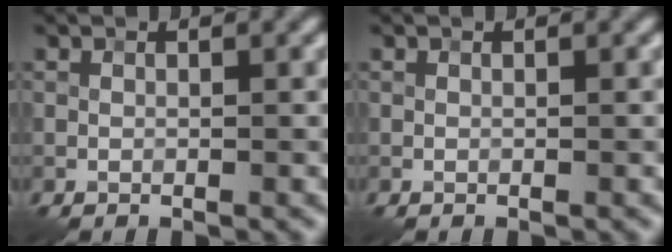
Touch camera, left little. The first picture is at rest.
{"total": 0.0}